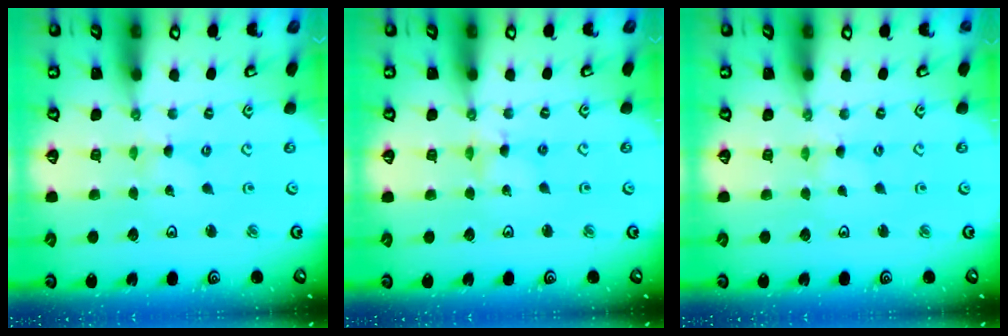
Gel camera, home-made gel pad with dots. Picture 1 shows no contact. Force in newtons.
{"total": 2.6, "press": 2.6, "slide": 0.3}
{"total": 0.9, "press": 0.9, "slide": 0.1}